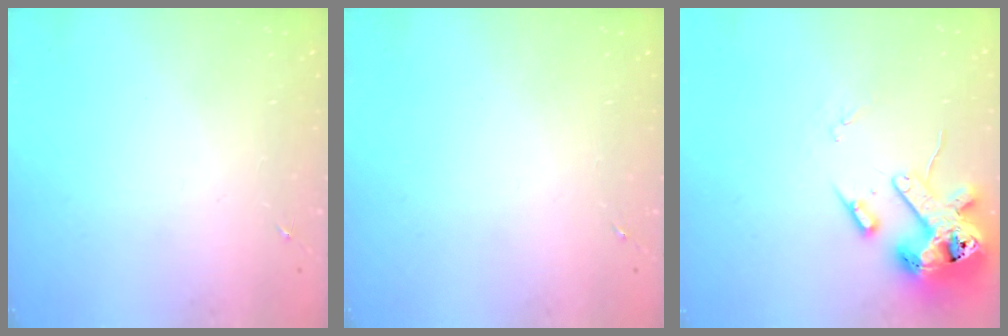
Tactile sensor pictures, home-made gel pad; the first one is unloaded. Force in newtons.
{"total": 0.0}
{"total": 14.8, "press": 14.7, "slide": 2.3}